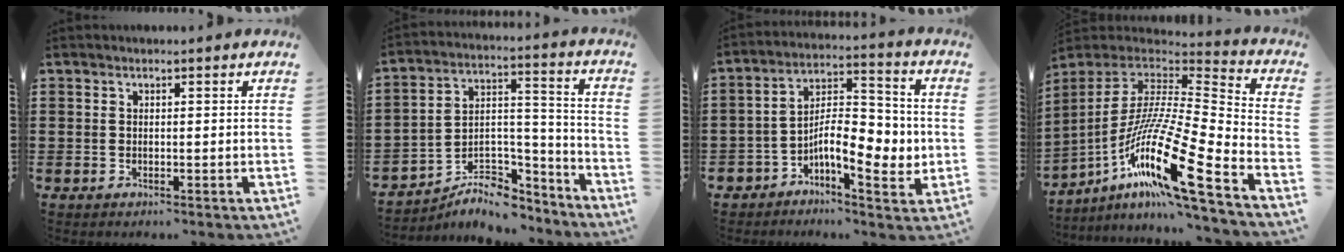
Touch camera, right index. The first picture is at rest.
{"total": 7.3, "force": [-6.0, 3.5, 2.1], "torque": [-0.031, 0.018, -0.110]}
{"total": 9.7, "force": [-2.3, 4.3, 8.3], "torque": [-0.136, -0.004, -0.044]}
{"total": 18.9, "force": [-10.5, 2.2, 15.5], "torque": [-0.323, -0.004, -0.203]}